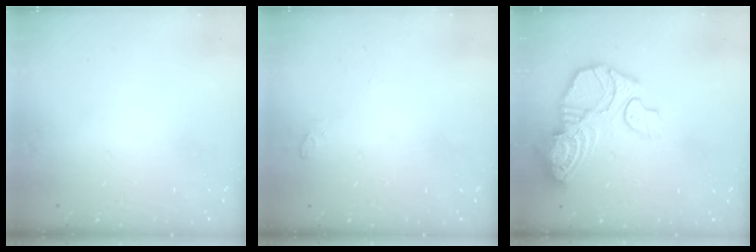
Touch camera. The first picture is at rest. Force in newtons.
{"total": 12.2, "press": 4.2, "slide": 11.5}
{"total": 15.8, "press": 15.8, "slide": 1.5}